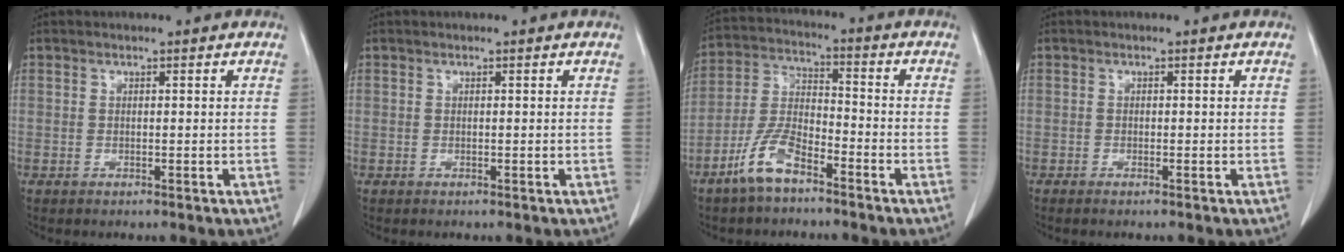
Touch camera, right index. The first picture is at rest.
{"total": 0.0}
{"total": 8.3, "force": [-5.6, 2.6, 5.6], "torque": [-0.127, -0.001, -0.116]}
{"total": 0.6, "force": [-0.4, 0.0, 0.4], "torque": [-0.007, 0.000, -0.006]}